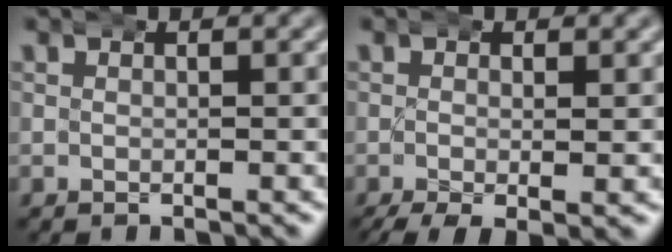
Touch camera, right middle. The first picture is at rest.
{"total": 3.5, "force": [-2.3, 1.2, 2.5], "torque": [-0.045, -0.022, -0.024]}